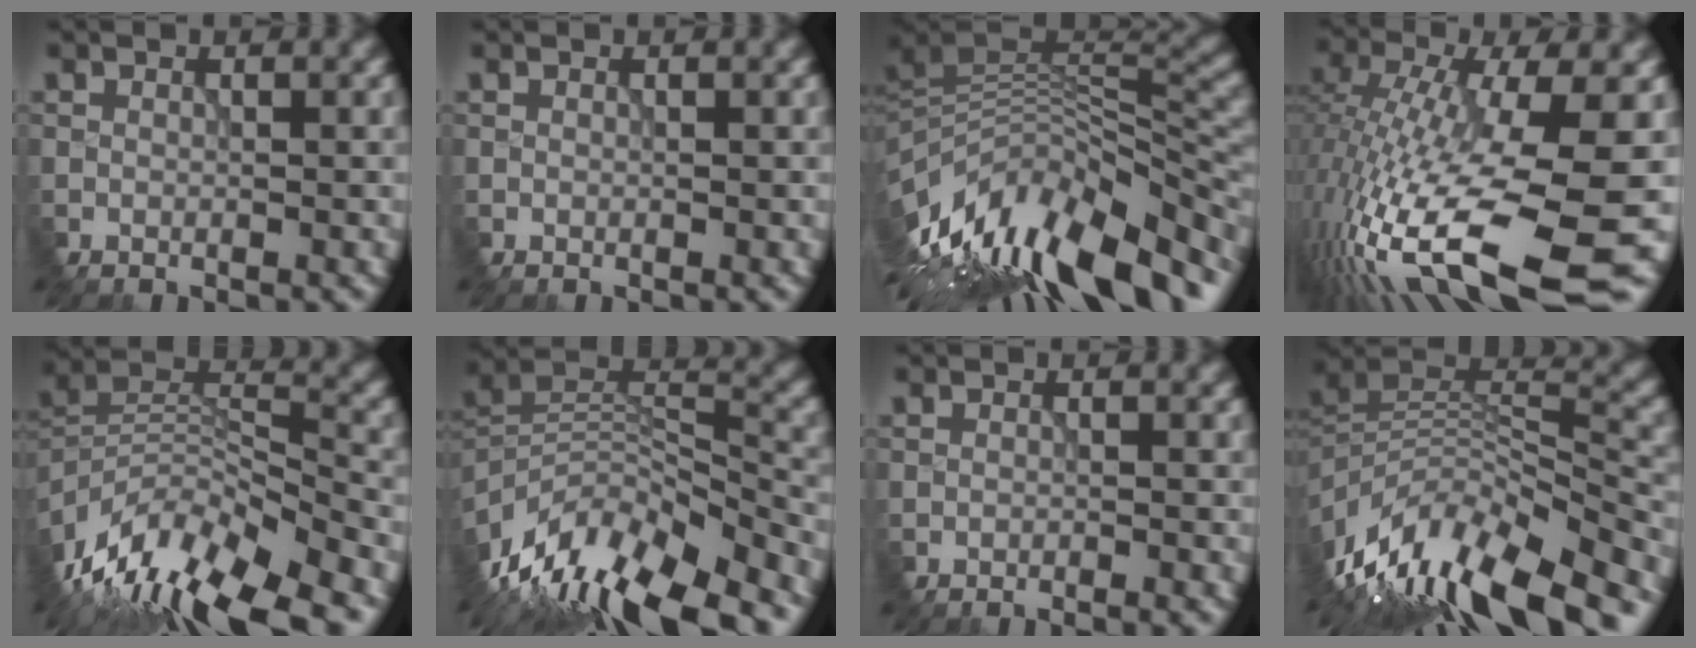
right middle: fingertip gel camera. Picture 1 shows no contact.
{"total": 0.0}
{"total": 12.8, "force": [-4.0, 5.4, 10.9], "torque": [-0.217, 0.003, -0.068]}
{"total": 14.9, "force": [-4.2, 4.2, 13.6], "torque": [-0.295, -0.023, -0.075]}
{"total": 12.2, "force": [-8.3, 4.3, 7.8], "torque": [-0.190, 0.013, -0.150]}
{"total": 12.6, "force": [-8.6, 4.9, 7.8], "torque": [-0.191, 0.012, -0.155]}
{"total": 1.1, "force": [-1.1, -0.1, 0.0], "torque": [-0.010, -0.001, -0.018]}
{"total": 11.7, "force": [-6.5, 4.7, 8.6], "torque": [-0.194, 0.008, -0.107]}